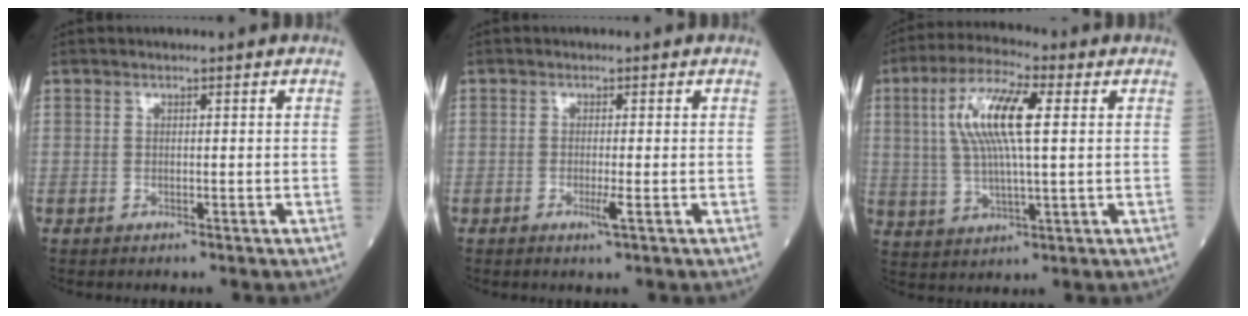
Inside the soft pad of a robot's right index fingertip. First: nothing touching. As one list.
[{"total": 1.9, "force": [-0.6, -0.2, 1.8], "torque": [-0.035, -0.006, -0.011]}, {"total": 11.7, "force": [2.7, 2.3, 11.2], "torque": [-0.228, 0.014, 0.048]}]